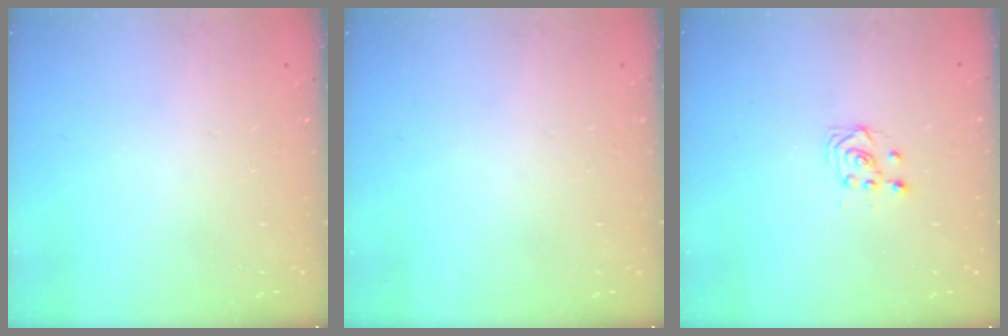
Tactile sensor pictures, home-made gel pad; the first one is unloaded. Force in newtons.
{"total": 0.0}
{"total": 3.2, "press": 2.9, "slide": 1.2}